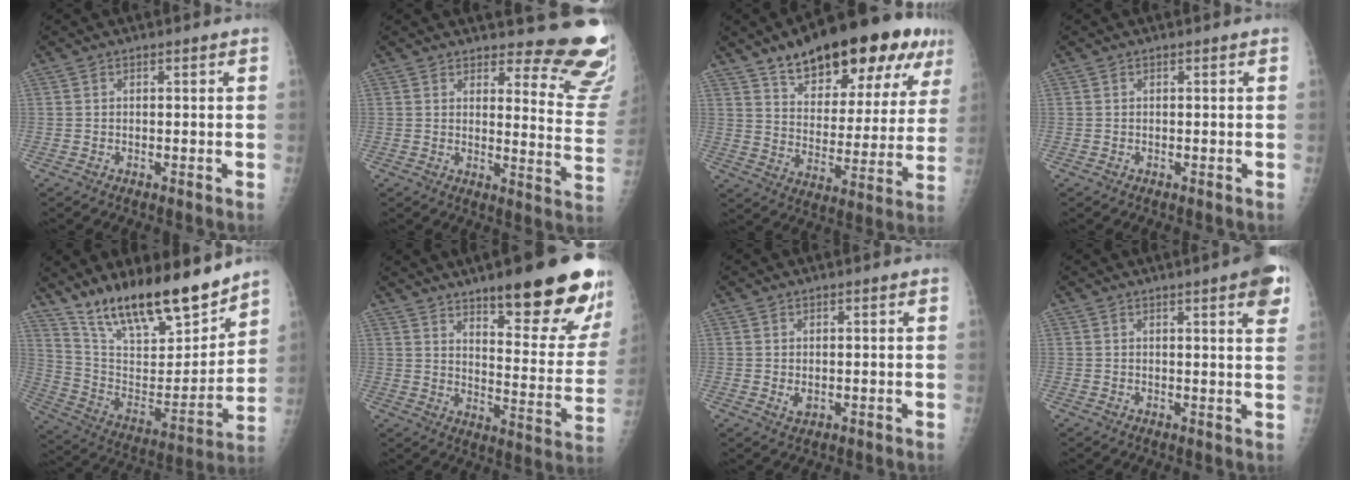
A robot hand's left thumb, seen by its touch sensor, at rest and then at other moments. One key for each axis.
{"total": 14.8, "fx": 13.7, "fy": 3.5, "fz": 4.4, "tx": -0.008, "ty": -0.149, "tz": 0.137}
{"total": 25.5, "fx": 15.6, "fy": 10.5, "fz": 17.2, "tx": -0.215, "ty": -0.030, "tz": 0.232}
{"total": 0.0}
{"total": 21.6, "fx": 17.2, "fy": 6.2, "fz": 11.5, "tx": -0.158, "ty": -0.091, "tz": 0.302}
{"total": 24.4, "fx": 15.5, "fy": 6.0, "fz": 17.8, "tx": -0.203, "ty": -0.080, "tz": 0.220}
{"total": 1.7, "fx": 0.2, "fy": 1.1, "fz": 1.3, "tx": -0.020, "ty": -0.006, "tz": 0.008}
{"total": 4.4, "fx": 2.3, "fy": 0.9, "fz": 3.7, "tx": -0.034, "ty": -0.004, "tz": 0.022}